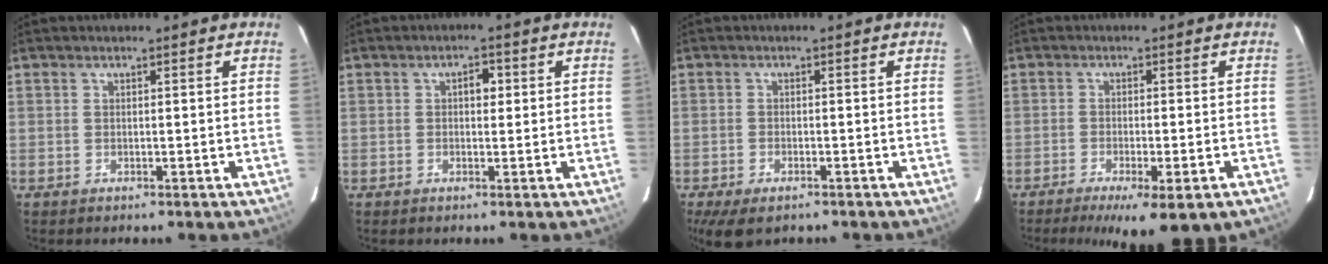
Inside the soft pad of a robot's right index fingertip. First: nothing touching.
{"total": 2.2, "force": [0.5, 1.2, 1.8], "torque": [-0.027, 0.011, 0.006]}
{"total": 6.7, "force": [-4.8, 2.9, 3.7], "torque": [-0.064, -0.010, -0.072]}
{"total": 10.0, "force": [-6.8, 1.6, 7.2], "torque": [-0.095, -0.020, -0.098]}